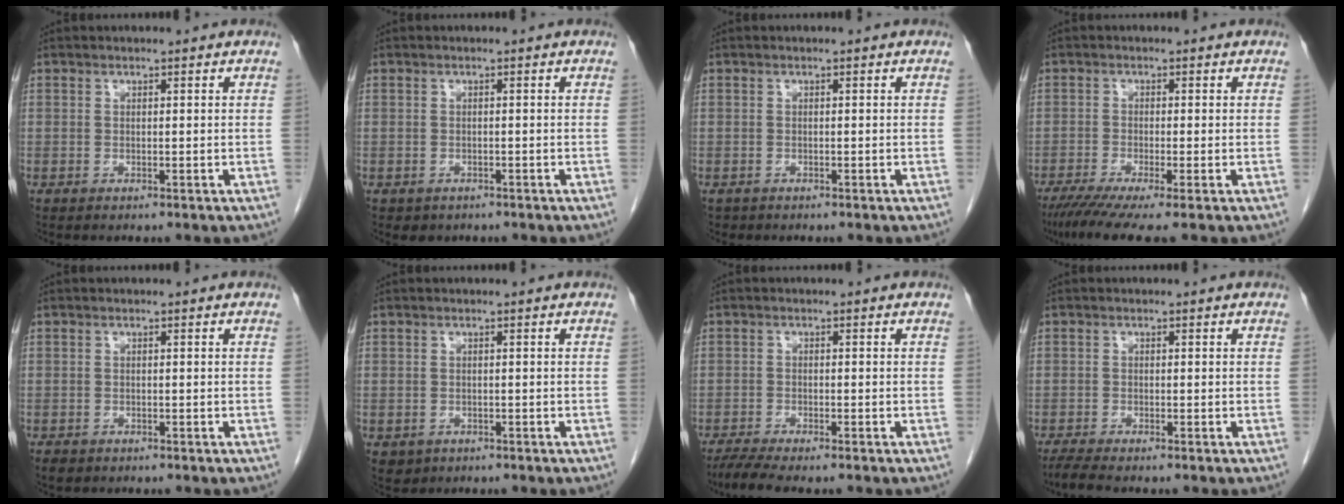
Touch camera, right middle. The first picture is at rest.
{"total": 1.9, "force": [-1.3, 1.3, 0.3], "torque": [-0.010, 0.002, -0.013]}
{"total": 0.5, "force": [-0.3, 0.4, 0.0], "torque": [-0.010, 0.002, -0.004]}
{"total": 6.9, "force": [-5.1, 0.0, 4.6], "torque": [-0.072, -0.018, -0.086]}
{"total": 1.3, "force": [-0.9, 0.9, 0.4], "torque": [-0.010, 0.001, -0.010]}
{"total": 2.0, "force": [-0.8, 1.8, 0.4], "torque": [-0.005, 0.003, -0.003]}
{"total": 5.2, "force": [-4.2, 0.5, 2.9], "torque": [-0.051, -0.012, -0.070]}
{"total": 2.6, "force": [-2.2, -0.1, 1.4], "torque": [-0.032, -0.008, -0.041]}